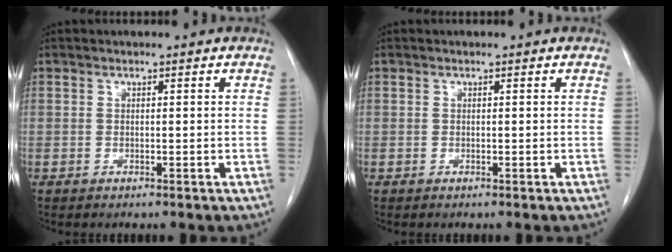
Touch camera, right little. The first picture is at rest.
{"total": 0.0}